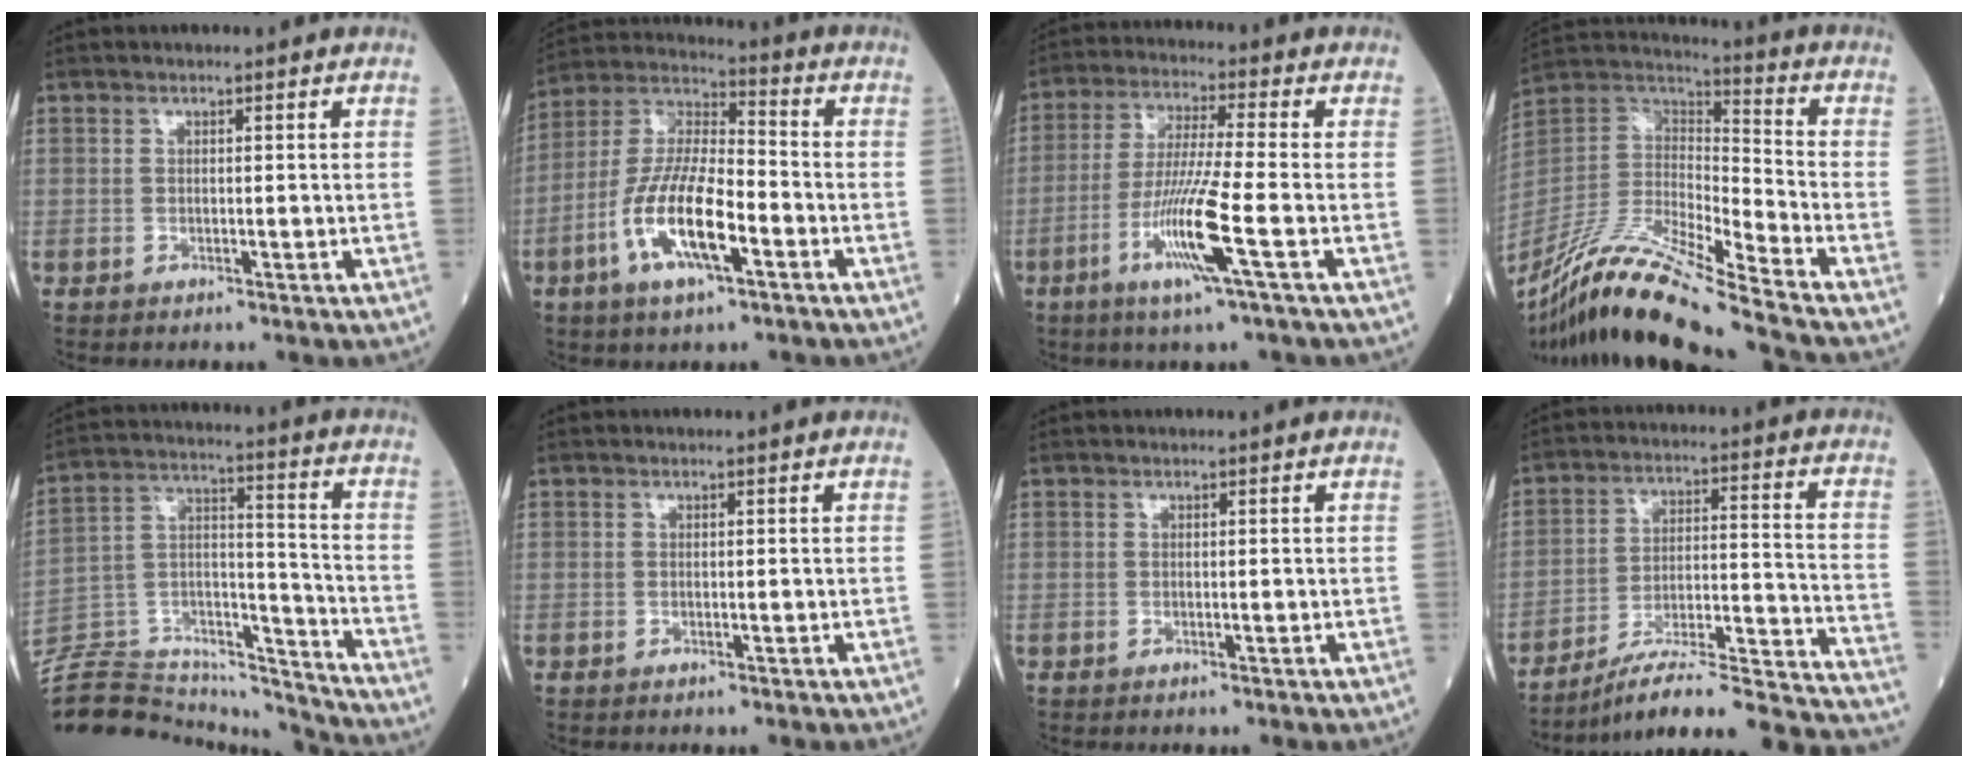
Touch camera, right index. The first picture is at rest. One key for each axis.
{"total": 13.7, "fx": -5.0, "fy": 3.6, "fz": 12.2, "tx": -0.250, "ty": 0.001, "tz": -0.096}
{"total": 10.5, "fx": -4.0, "fy": -1.1, "fz": 9.7, "tx": -0.192, "ty": -0.019, "tz": -0.081}
{"total": 20.7, "fx": -16.8, "fy": -0.2, "fz": 12.0, "tx": -0.261, "ty": -0.028, "tz": -0.321}
{"total": 22.4, "fx": -21.6, "fy": 3.8, "fz": 4.7, "tx": -0.117, "ty": 0.044, "tz": -0.344}
{"total": 0.0}
{"total": 0.0}
{"total": 23.0, "fx": -20.7, "fy": 0.4, "fz": 10.0, "tx": -0.085, "ty": 0.016, "tz": -0.300}